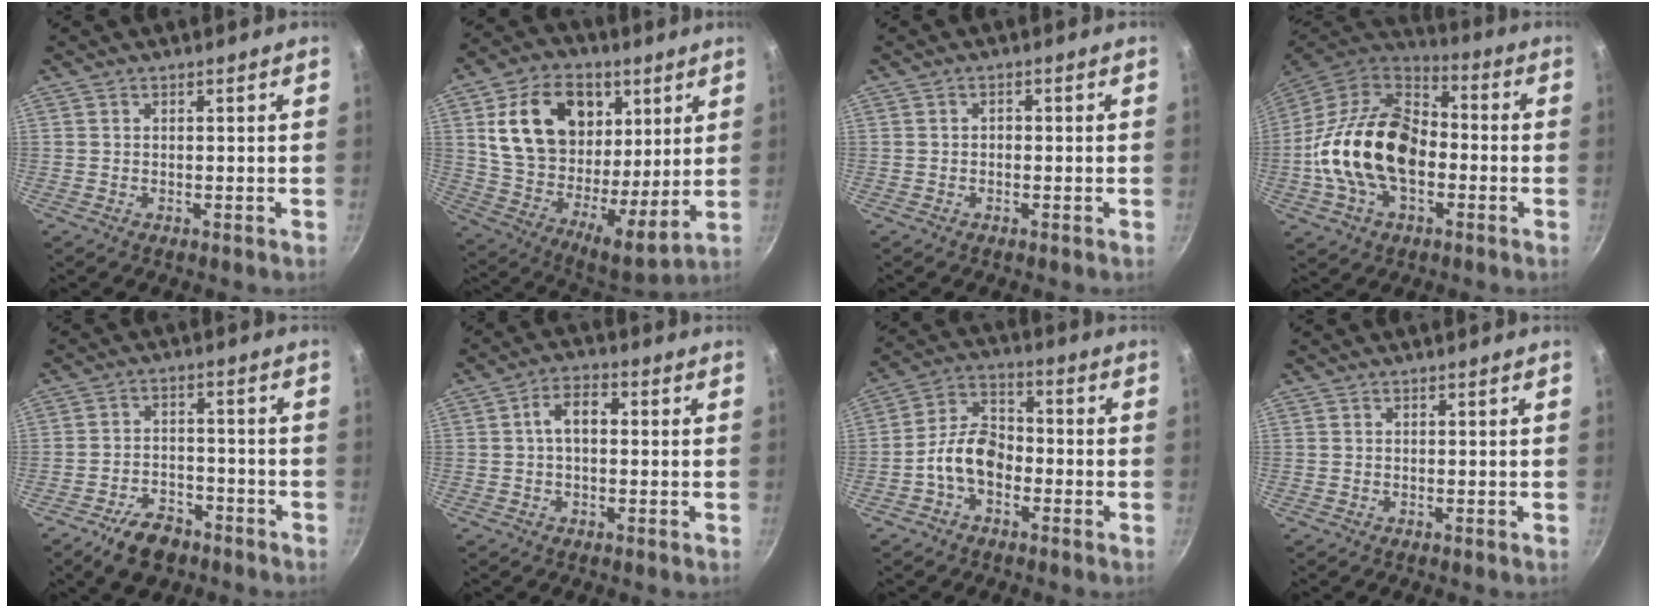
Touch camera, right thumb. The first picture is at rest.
{"total": 23.5, "force": [8.8, 15.7, 15.2], "torque": [-0.237, -0.029, 0.146]}
{"total": 1.1, "force": [-0.3, 0.8, 0.7], "torque": [-0.010, 0.005, -0.006]}
{"total": 22.4, "force": [-3.1, 14.5, 16.8], "torque": [-0.286, 0.037, -0.067]}
{"total": 8.6, "force": [-5.8, 4.7, 4.2], "torque": [-0.061, 0.045, -0.094]}
{"total": 5.8, "force": [0.5, 3.5, 4.6], "torque": [-0.069, 0.017, 0.000]}
{"total": 9.4, "force": [-3.0, 6.3, 6.4], "torque": [-0.088, 0.041, -0.070]}
{"total": 0.0}